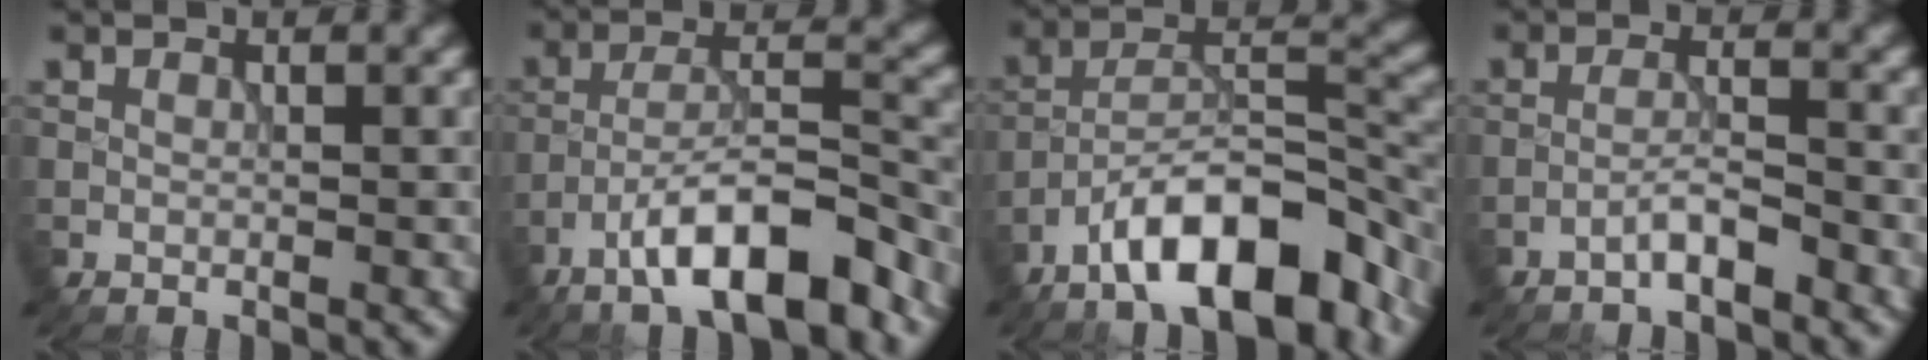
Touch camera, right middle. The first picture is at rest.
{"total": 9.3, "force": [-6.0, 2.2, 6.7], "torque": [-0.106, 0.015, -0.103]}
{"total": 11.3, "force": [-7.3, 3.7, 7.7], "torque": [-0.113, 0.014, -0.138]}
{"total": 2.4, "force": [-1.7, 0.2, 1.6], "torque": [-0.027, 0.011, -0.036]}